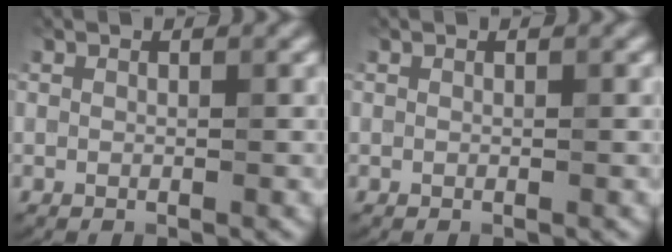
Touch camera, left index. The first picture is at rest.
{"total": 0.0}